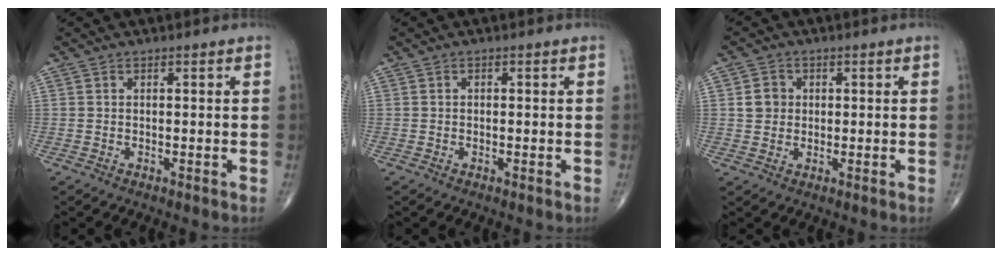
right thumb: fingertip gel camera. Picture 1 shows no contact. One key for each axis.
{"total": 0.0}
{"total": 3.7, "fx": 0.6, "fy": 3.3, "fz": 1.5, "tx": -0.010, "ty": 0.002, "tz": 0.008}